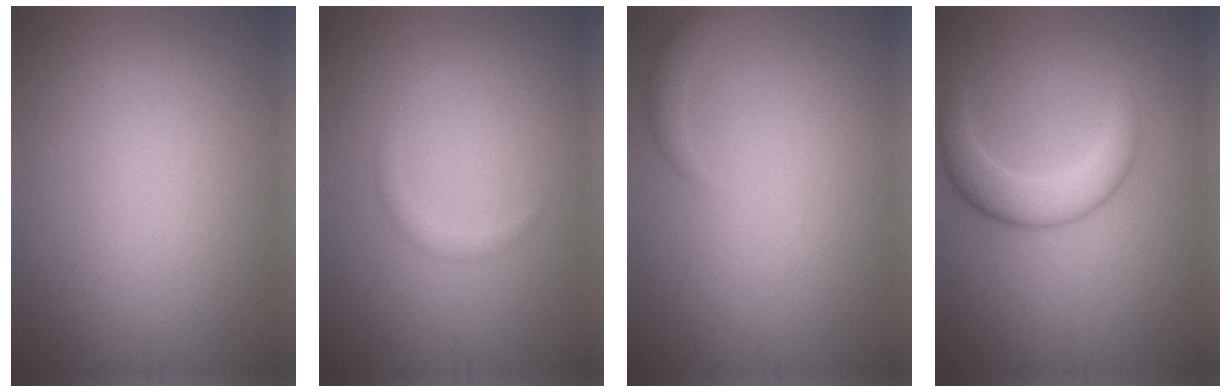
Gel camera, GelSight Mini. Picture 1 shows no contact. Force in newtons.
{"total": 0.9, "press": 0.9, "slide": 0.0}
{"total": 1.8, "press": 1.8, "slide": 0.1}
{"total": 3.8, "press": 3.8, "slide": 0.2}